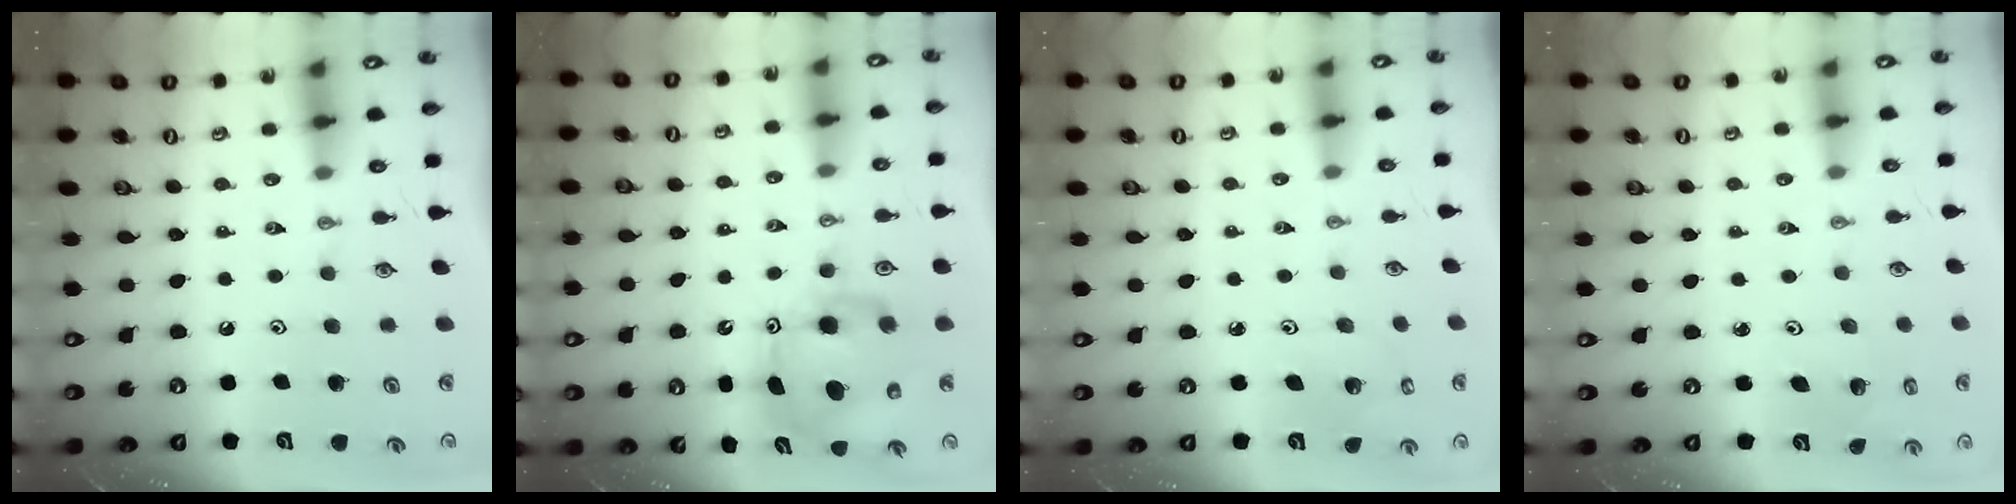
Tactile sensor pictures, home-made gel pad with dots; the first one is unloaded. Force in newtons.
{"total": 10.8, "press": 10.8, "slide": 0.9}
{"total": 2.9, "press": 2.9, "slide": 0.2}
{"total": 1.9, "press": 1.9, "slide": 0.1}